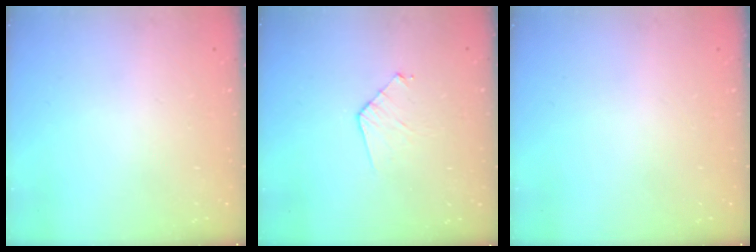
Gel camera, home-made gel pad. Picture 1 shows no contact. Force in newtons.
{"total": 5.9, "press": 5.9, "slide": 0.5}
{"total": 0.0}